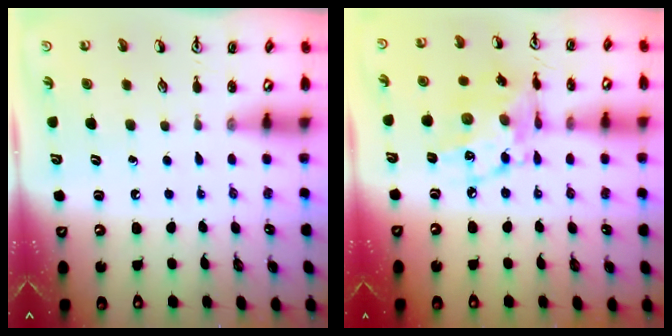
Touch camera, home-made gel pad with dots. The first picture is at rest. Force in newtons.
{"total": 13.2, "press": 13.2, "slide": 0.7}